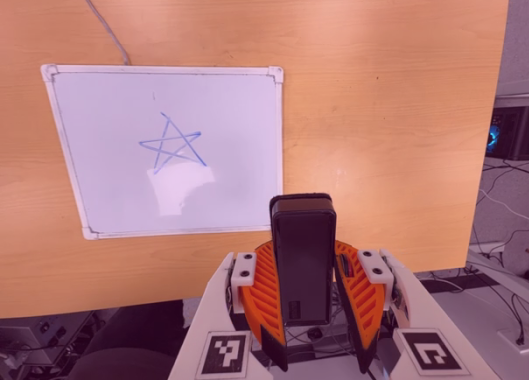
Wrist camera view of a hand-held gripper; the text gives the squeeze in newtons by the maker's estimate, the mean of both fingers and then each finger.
{"total": 9.2, "left": 7.7, "right": 10.6}